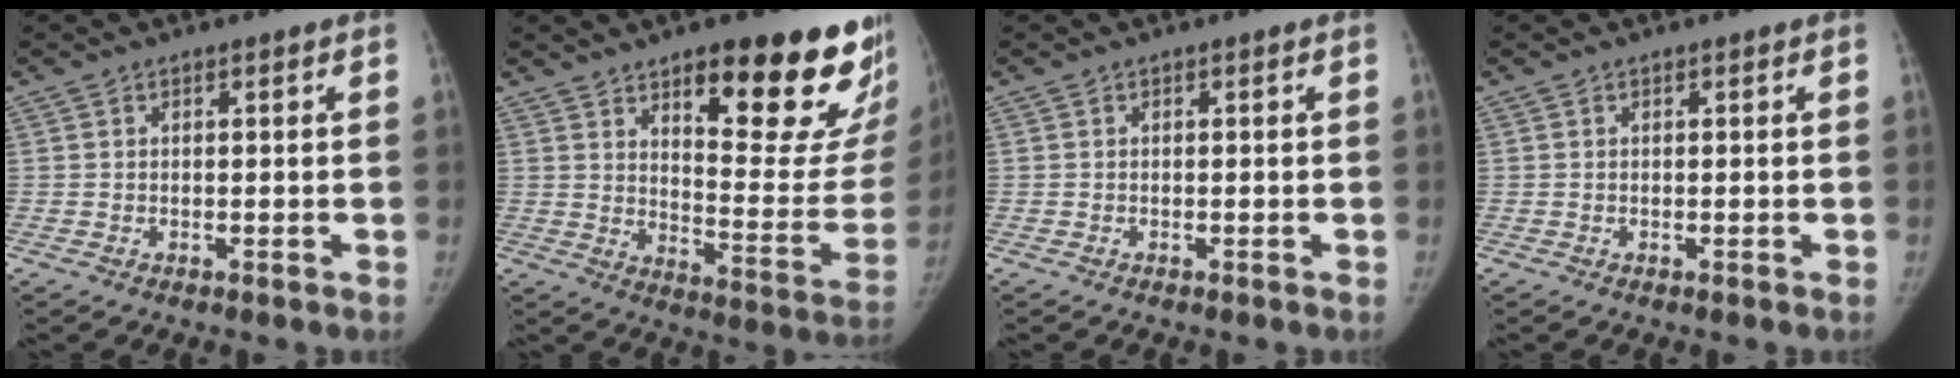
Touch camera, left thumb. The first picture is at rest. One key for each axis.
{"total": 25.2, "fx": 14.4, "fy": 7.4, "fz": 19.2, "tx": -0.205, "ty": -0.088, "tz": 0.204}
{"total": 0.0}
{"total": 0.0}